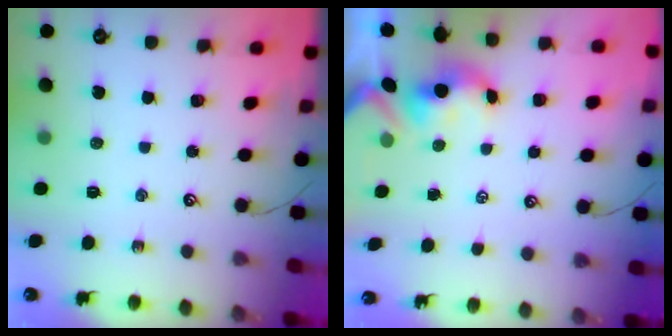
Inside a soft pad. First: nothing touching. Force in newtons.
{"total": 0.9, "press": 0.5, "slide": 0.7}